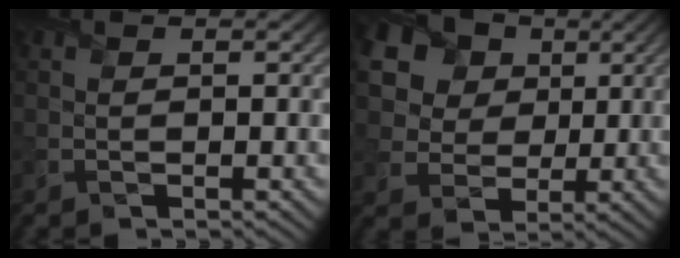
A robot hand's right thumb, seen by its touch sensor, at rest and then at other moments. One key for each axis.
{"total": 18.0, "fx": 8.0, "fy": 14.1, "fz": 7.9, "tx": -0.239, "ty": 0.027, "tz": 0.161}